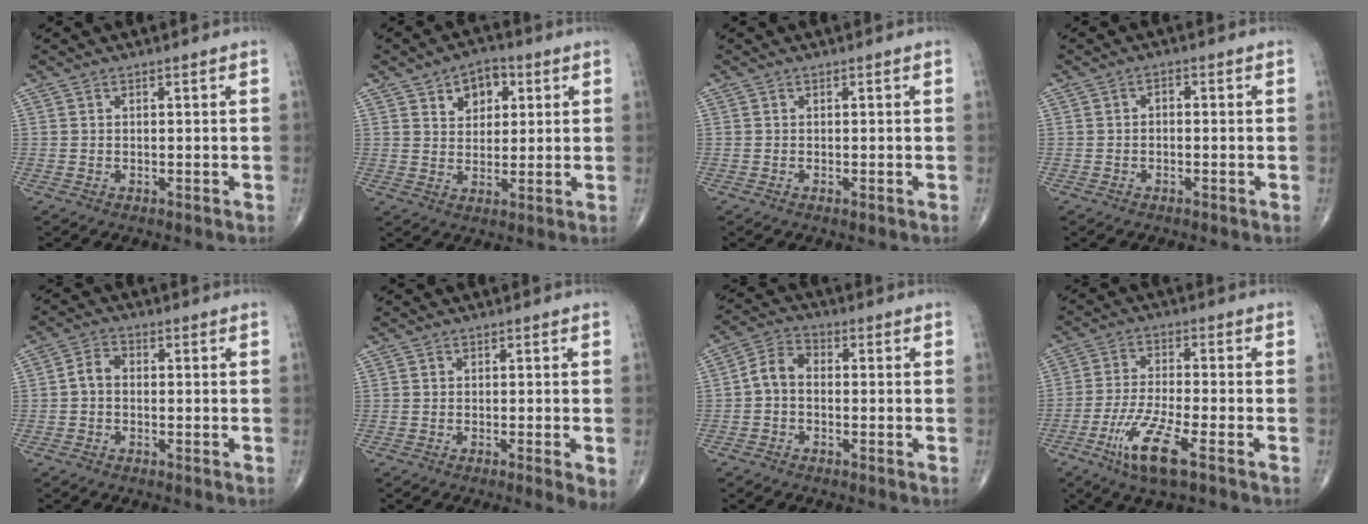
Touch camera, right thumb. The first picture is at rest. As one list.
[{"total": 7.3, "force": [3.1, 5.0, 4.3], "torque": [-0.028, -0.009, 0.044]}, {"total": 0.0}, {"total": 1.5, "force": [-0.3, 1.0, 1.1], "torque": [-0.013, 0.010, -0.008]}, {"total": 3.0, "force": [-0.5, 2.1, 2.0], "torque": [-0.034, 0.013, -0.019]}, {"total": 3.0, "force": [-1.0, 0.3, 2.9], "torque": [-0.046, -0.012, -0.018]}, {"total": 4.9, "force": [-0.8, 3.3, 3.5], "torque": [-0.058, 0.020, -0.029]}, {"total": 9.7, "force": [-5.1, 1.6, 8.1], "torque": [-0.178, 0.006, -0.095]}]